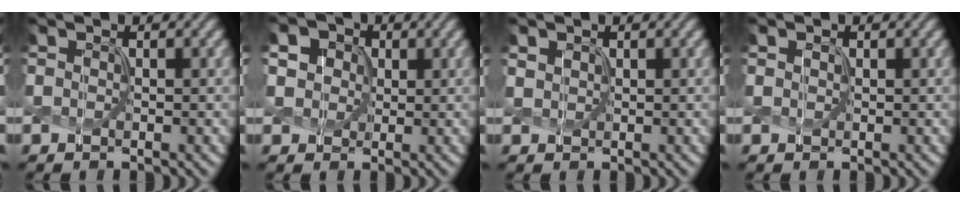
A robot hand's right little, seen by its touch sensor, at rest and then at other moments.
{"total": 6.8, "force": [3.2, 5.1, 3.2], "torque": [-0.074, 0.020, 0.037]}
{"total": 0.9, "force": [0.6, 0.6, 0.2], "torque": [-0.007, 0.001, 0.016]}
{"total": 0.5, "force": [0.2, 0.4, 0.2], "torque": [-0.006, -0.001, 0.006]}